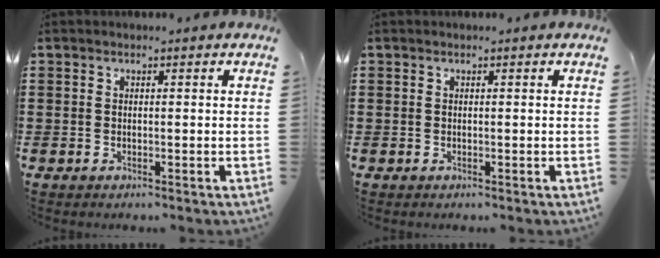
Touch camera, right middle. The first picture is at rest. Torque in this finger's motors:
{"motor_torque": [0.00, 0.00, 0.00, 0.00]}